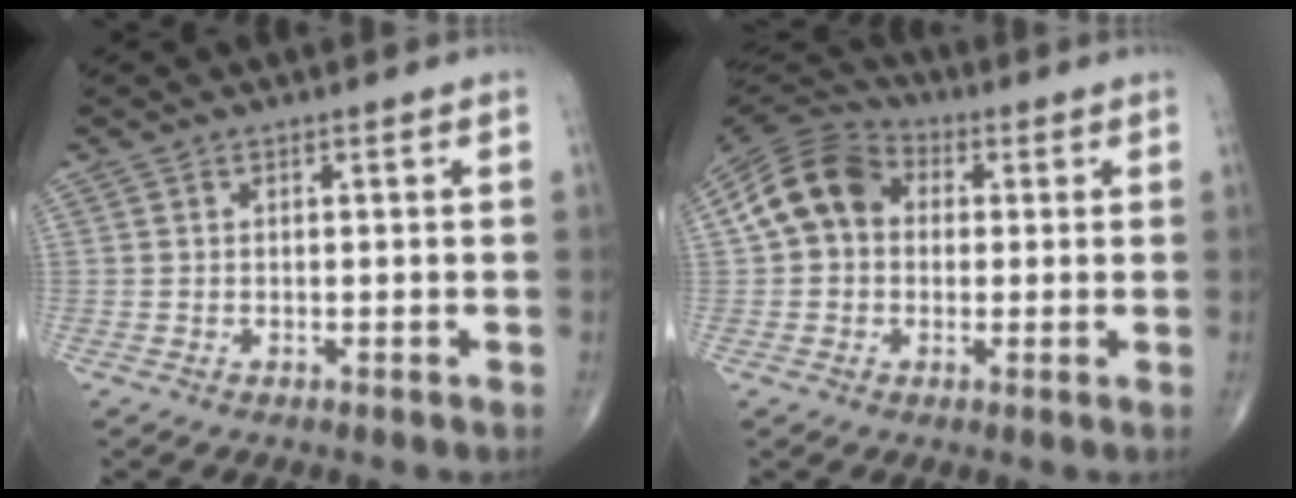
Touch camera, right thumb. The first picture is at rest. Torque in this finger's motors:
{"motor_torque": [-0.04, 0.23, 0.10, -0.04, 0.05]}